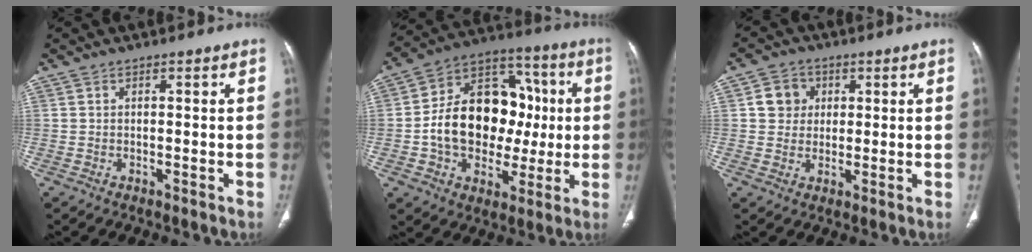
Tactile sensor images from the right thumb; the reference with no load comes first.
{"total": 21.9, "force": [-0.3, 15.9, 15.0], "torque": [-0.208, 0.043, 0.005]}
{"total": 5.5, "force": [1.3, 5.0, 1.8], "torque": [-0.004, 0.002, 0.019]}